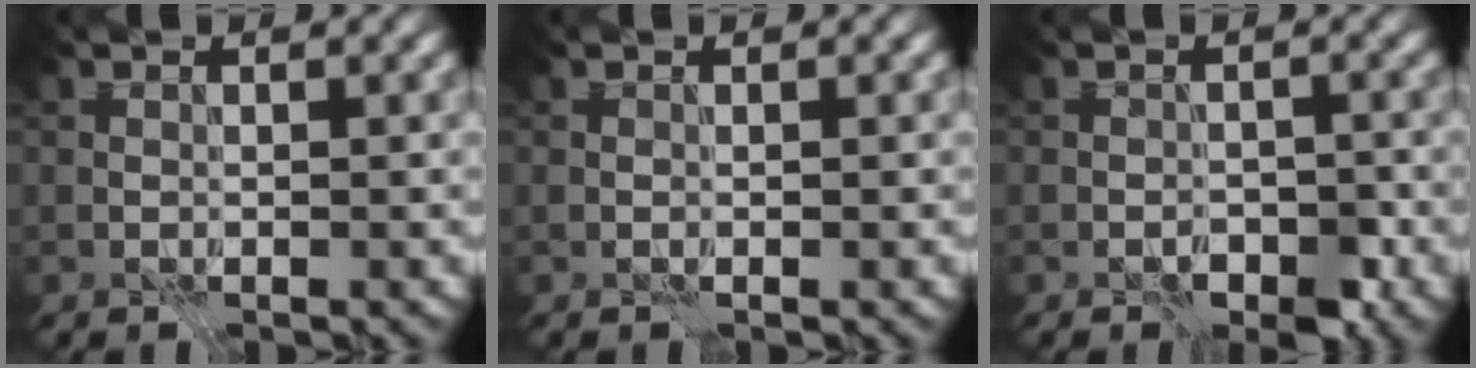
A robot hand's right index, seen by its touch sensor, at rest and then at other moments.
{"total": 0.0}
{"total": 2.9, "force": [-1.7, 1.5, 1.8], "torque": [-0.017, -0.004, -0.030]}